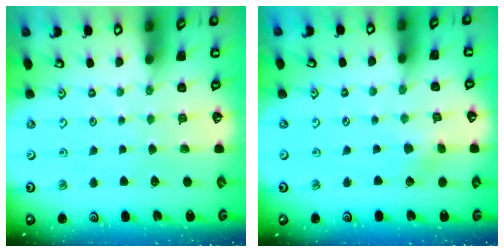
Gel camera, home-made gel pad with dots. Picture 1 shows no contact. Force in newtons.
{"total": 3.0, "press": 3.0, "slide": 0.5}